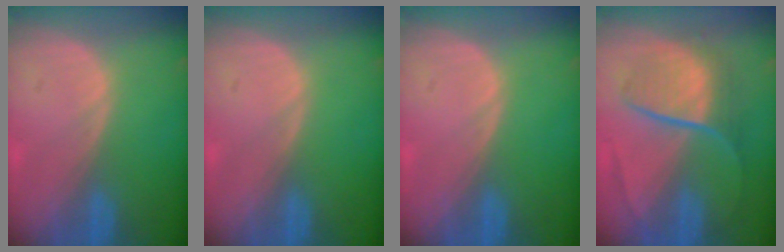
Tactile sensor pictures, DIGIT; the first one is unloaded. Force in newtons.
{"total": 0.0}
{"total": 0.0}
{"total": 8.9, "press": 7.5, "slide": 4.7}